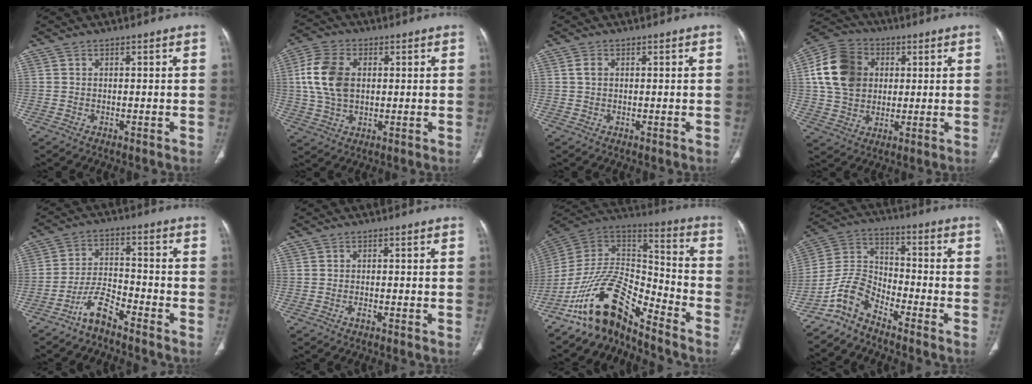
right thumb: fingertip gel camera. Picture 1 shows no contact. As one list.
[{"total": 10.9, "force": [1.6, 7.2, 8.1], "torque": [-0.161, 0.006, 0.032]}, {"total": 1.7, "force": [0.4, 1.1, 1.2], "torque": [-0.021, 0.002, 0.009]}, {"total": 15.0, "force": [2.8, 12.0, 8.5], "torque": [-0.146, 0.008, 0.047]}, {"total": 6.1, "force": [-5.1, 1.4, 3.0], "torque": [-0.059, 0.043, -0.103]}, {"total": 0.9, "force": [-0.7, 0.2, 0.6], "torque": [-0.013, 0.003, -0.012]}, {"total": 16.5, "force": [-12.4, 5.8, 9.2], "torque": [-0.147, 0.105, -0.232]}, {"total": 7.9, "force": [-6.5, 3.0, 3.4], "torque": [-0.071, 0.067, -0.142]}]